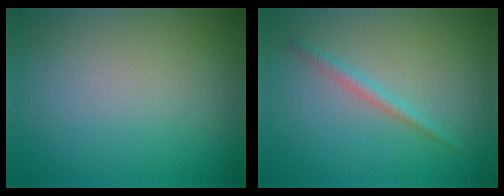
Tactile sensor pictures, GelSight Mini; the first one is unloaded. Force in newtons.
{"total": 1.4, "press": 1.4, "slide": 0.1}